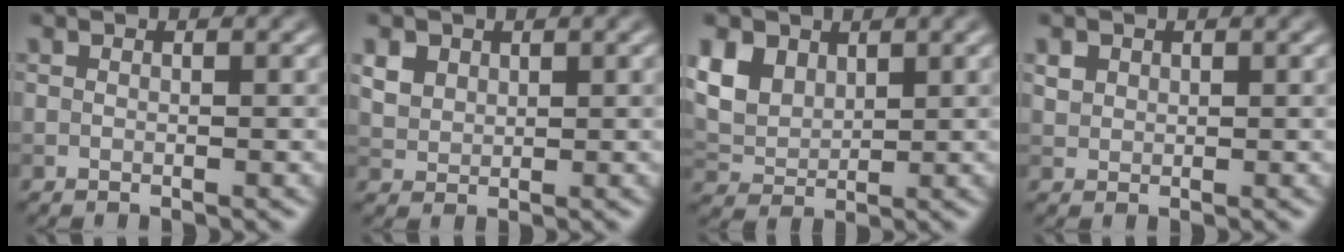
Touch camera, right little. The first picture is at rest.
{"total": 2.5, "force": [1.3, 1.9, 1.0], "torque": [-0.028, -0.003, 0.034]}
{"total": 5.0, "force": [2.5, 3.5, 2.6], "torque": [-0.073, 0.004, 0.054]}
{"total": 1.1, "force": [0.6, 0.9, 0.3], "torque": [-0.004, 0.000, 0.013]}